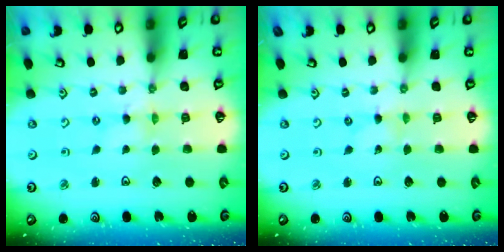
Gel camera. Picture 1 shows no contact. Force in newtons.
{"total": 0.0}